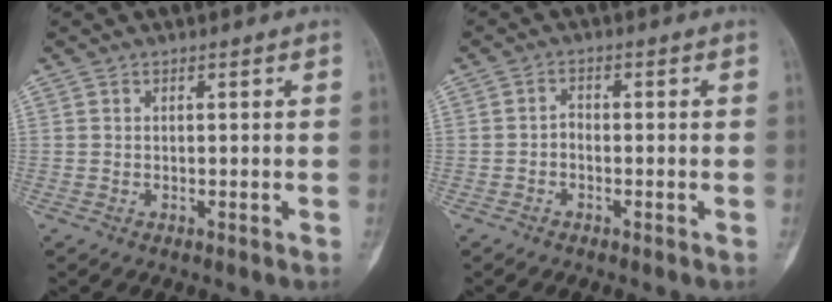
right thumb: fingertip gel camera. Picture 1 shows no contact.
{"total": 1.6, "force": [-0.7, 1.1, 1.0], "torque": [-0.013, 0.009, -0.018]}